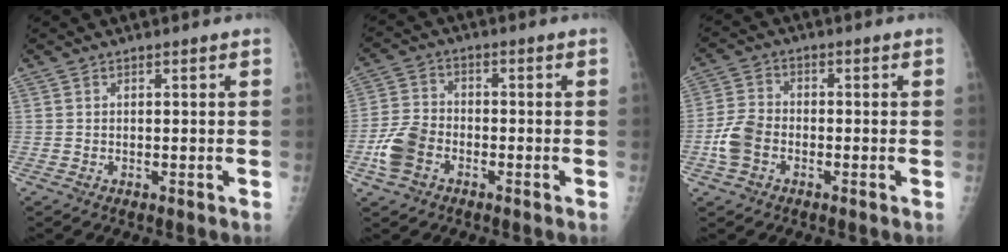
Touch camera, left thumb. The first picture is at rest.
{"total": 7.5, "force": [-3.2, 5.2, 4.5], "torque": [-0.094, 0.017, -0.064]}
{"total": 6.4, "force": [-2.3, 4.5, 4.0], "torque": [-0.082, 0.013, -0.050]}